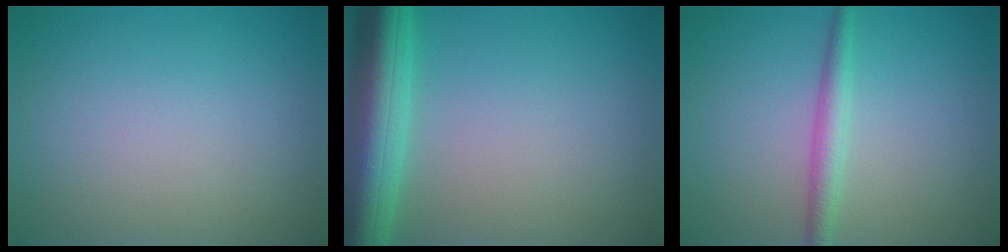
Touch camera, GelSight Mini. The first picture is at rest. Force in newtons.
{"total": 7.4, "press": 7.4, "slide": 0.4}
{"total": 2.3, "press": 2.3, "slide": 0.0}